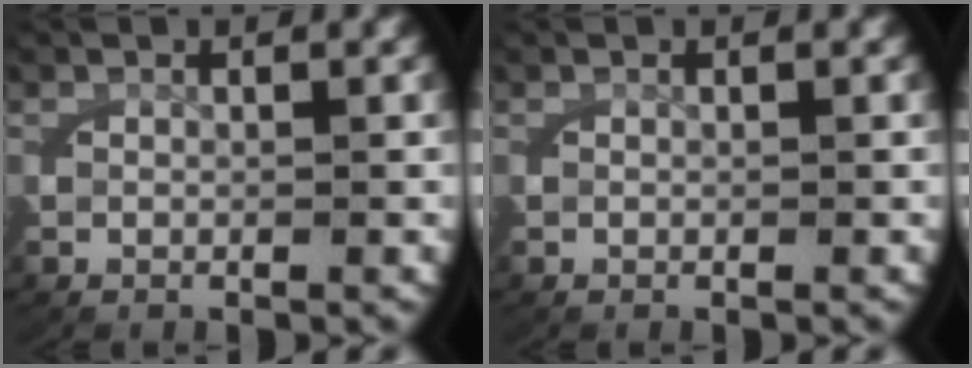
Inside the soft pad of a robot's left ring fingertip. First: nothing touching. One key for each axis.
{"total": 0.0}